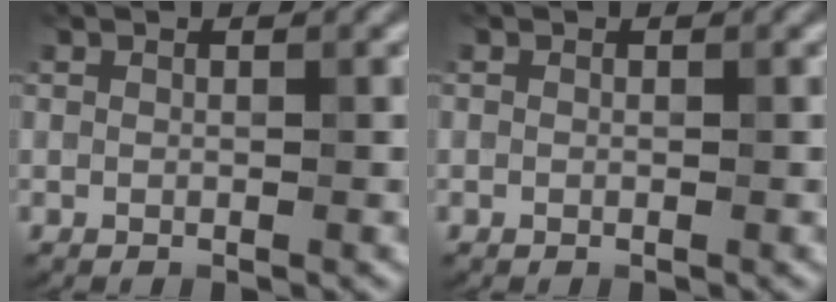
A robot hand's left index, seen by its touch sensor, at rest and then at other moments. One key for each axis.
{"total": 0.0}